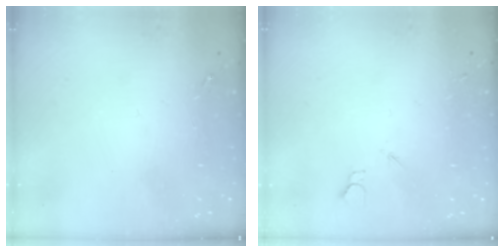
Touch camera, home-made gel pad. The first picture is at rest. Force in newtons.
{"total": 3.2, "press": 3.2, "slide": 0.4}